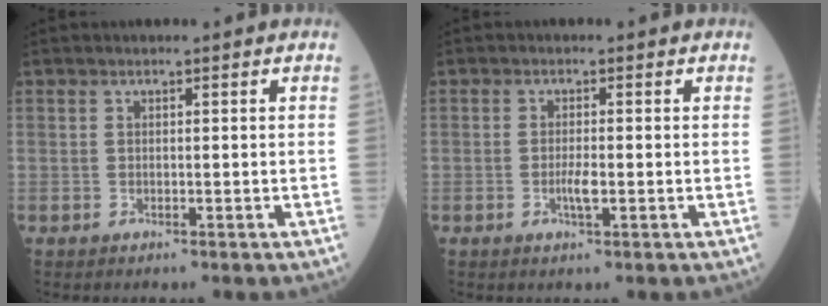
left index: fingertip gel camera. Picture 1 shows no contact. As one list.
[{"total": 2.2, "force": [-1.0, 0.4, 1.9], "torque": [-0.042, -0.007, -0.018]}]